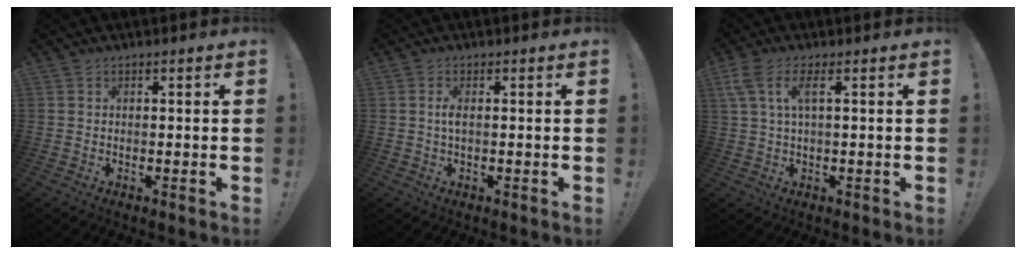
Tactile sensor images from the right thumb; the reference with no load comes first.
{"total": 2.1, "force": [-0.1, 0.4, 2.0], "torque": [-0.043, 0.005, -0.003]}
{"total": 5.6, "force": [1.8, 1.6, 5.1], "torque": [-0.104, -0.003, 0.031]}